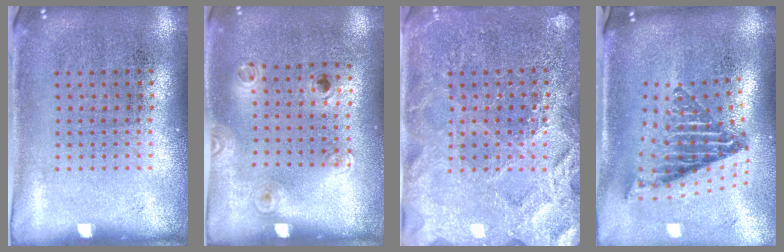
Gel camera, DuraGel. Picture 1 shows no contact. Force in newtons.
{"total": 1.2, "press": 0.8, "slide": 0.8}
{"total": 3.6, "press": 3.5, "slide": 1.0}
{"total": 2.2, "press": 1.5, "slide": 1.6}